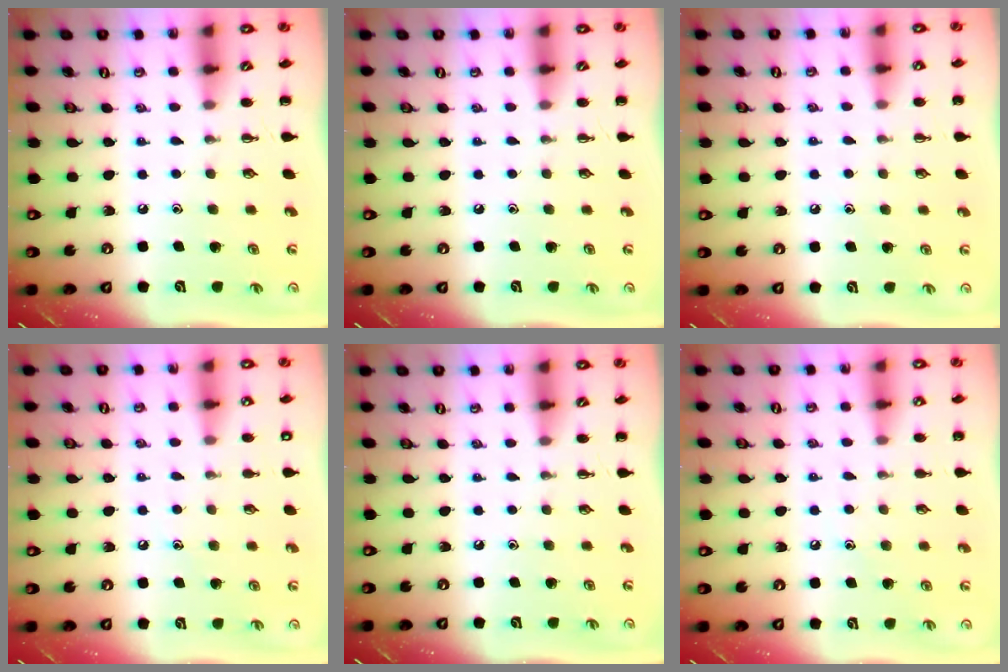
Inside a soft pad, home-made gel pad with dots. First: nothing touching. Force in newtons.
{"total": 0.0}
{"total": 7.0, "press": 6.6, "slide": 2.3}
{"total": 5.4, "press": 5.2, "slide": 1.4}
{"total": 0.0}
{"total": 6.9, "press": 6.6, "slide": 1.8}